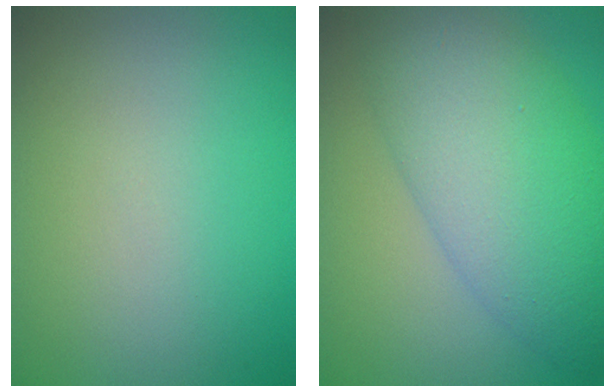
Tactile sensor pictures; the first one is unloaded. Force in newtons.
{"total": 8.7, "press": 8.7, "slide": 0.2}